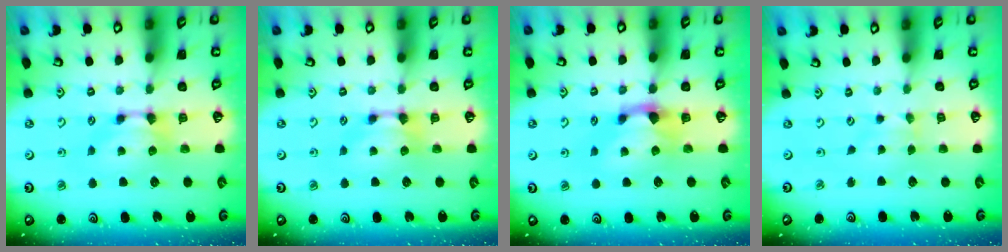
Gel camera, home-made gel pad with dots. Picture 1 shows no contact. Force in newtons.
{"total": 0.0}
{"total": 1.4, "press": 0.6, "slide": 1.2}
{"total": 1.0, "press": 0.9, "slide": 0.3}